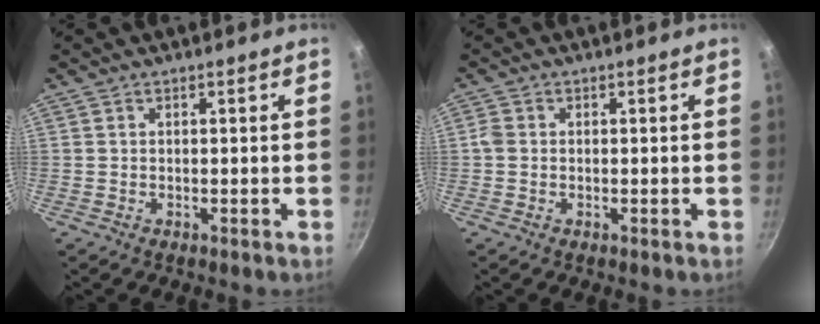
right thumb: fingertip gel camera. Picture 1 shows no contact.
{"total": 1.7, "force": [-0.1, 1.4, 0.9], "torque": [-0.020, 0.005, -0.005]}